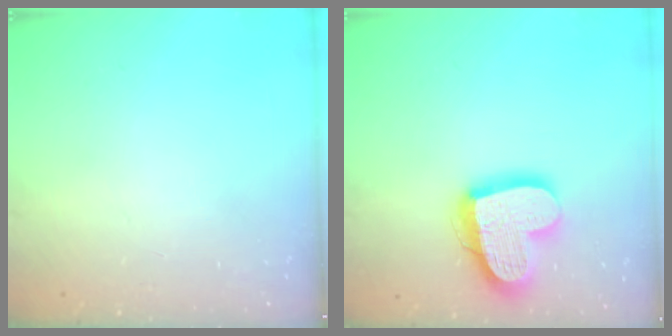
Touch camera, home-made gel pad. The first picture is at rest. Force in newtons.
{"total": 18.0, "press": 17.9, "slide": 1.5}